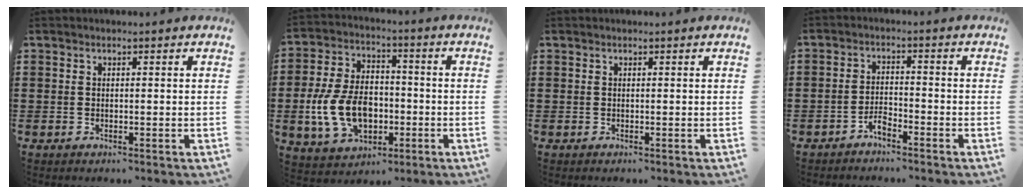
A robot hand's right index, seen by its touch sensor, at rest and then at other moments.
{"total": 11.4, "force": [-2.5, 7.6, 8.1], "torque": [-0.198, 0.005, -0.046]}
{"total": 0.0}
{"total": 2.7, "force": [-2.3, 0.8, 1.1], "torque": [-0.025, 0.009, -0.047]}